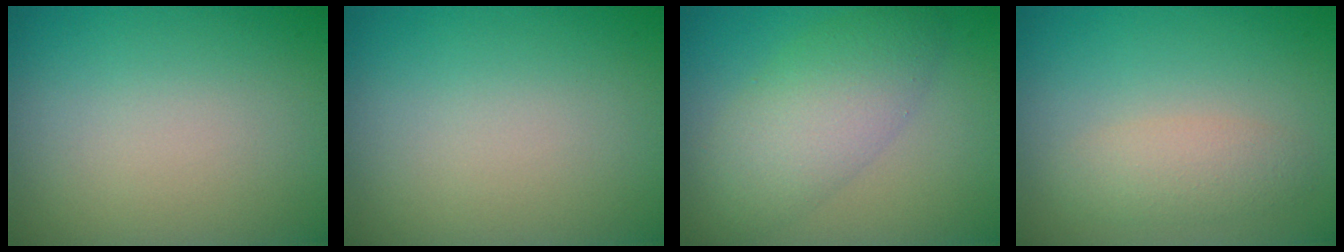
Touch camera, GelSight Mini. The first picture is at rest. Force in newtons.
{"total": 0.0}
{"total": 5.4, "press": 5.4, "slide": 0.2}
{"total": 2.2, "press": 2.2, "slide": 0.1}